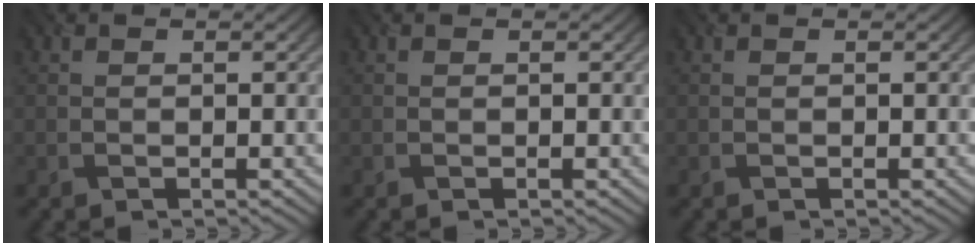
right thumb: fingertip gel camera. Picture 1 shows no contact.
{"total": 0.0}
{"total": 0.0}